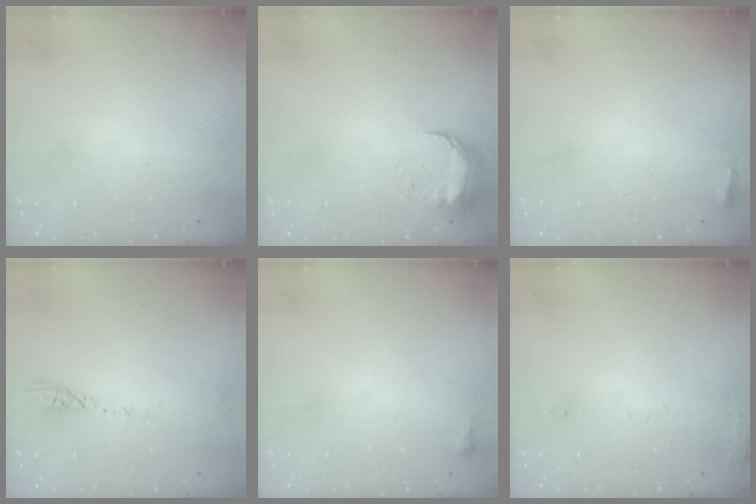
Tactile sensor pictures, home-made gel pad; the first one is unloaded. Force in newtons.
{"total": 8.9, "press": 8.8, "slide": 1.1}
{"total": 2.7, "press": 2.6, "slide": 0.9}
{"total": 3.7, "press": 3.6, "slide": 0.3}
{"total": 2.4, "press": 2.4, "slide": 0.6}
{"total": 5.9, "press": 5.7, "slide": 1.6}